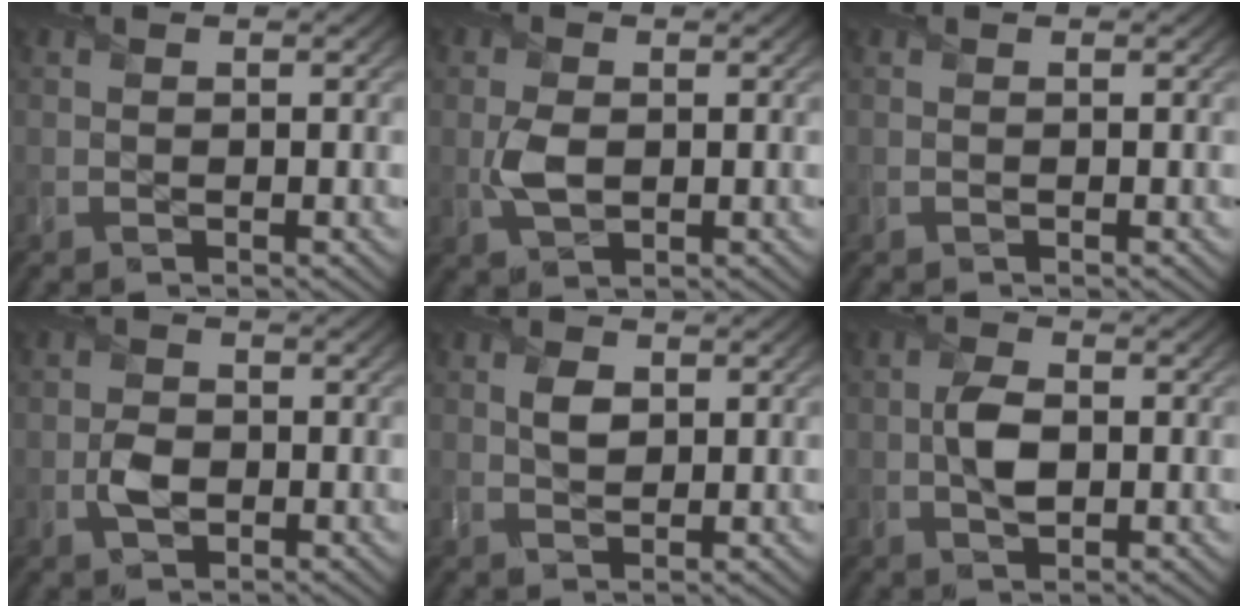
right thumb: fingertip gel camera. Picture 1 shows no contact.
{"total": 3.2, "force": [0.0, 2.2, 2.3], "torque": [-0.056, -0.002, 0.000]}
{"total": 0.0}
{"total": 2.5, "force": [-0.6, 1.9, 1.5], "torque": [-0.030, -0.004, -0.016]}
{"total": 2.3, "force": [0.9, 1.5, 1.4], "torque": [-0.027, -0.002, 0.017]}
{"total": 3.7, "force": [-0.1, 2.3, 2.9], "torque": [-0.062, -0.001, -0.003]}